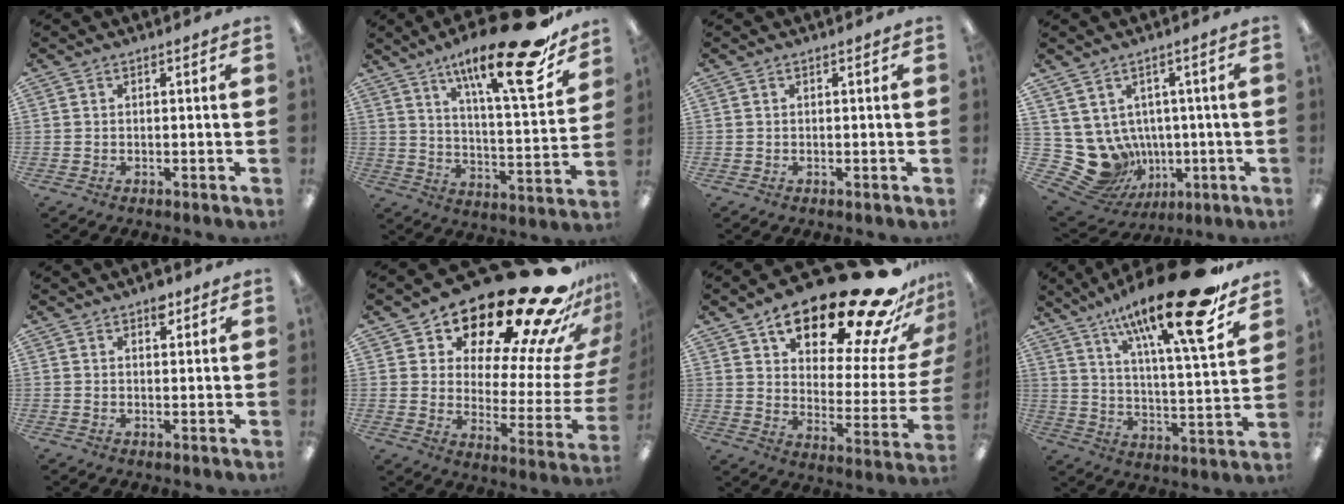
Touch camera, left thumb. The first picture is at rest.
{"total": 22.8, "force": [15.6, 5.3, 15.9], "torque": [-0.243, -0.101, 0.245]}
{"total": 0.0}
{"total": 10.8, "force": [-1.0, 10.1, 3.6], "torque": [-0.111, -0.017, -0.003]}
{"total": 3.9, "force": [2.4, 2.0, 2.2], "torque": [-0.016, -0.010, 0.037]}
{"total": 27.0, "force": [21.4, 8.1, 14.4], "torque": [-0.195, -0.170, 0.360]}
{"total": 26.7, "force": [18.8, 8.3, 17.0], "torque": [-0.243, -0.135, 0.304]}
{"total": 24.0, "force": [16.5, 4.6, 16.8], "torque": [-0.266, -0.106, 0.258]}